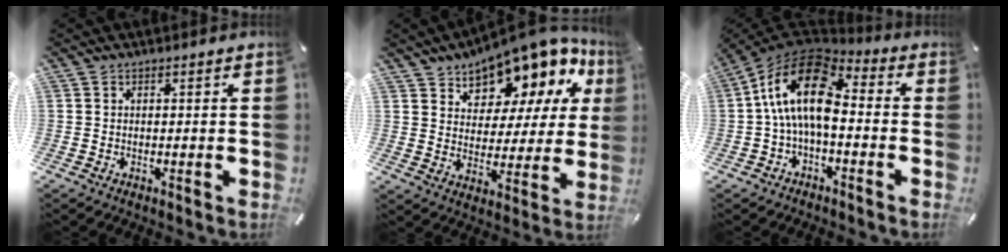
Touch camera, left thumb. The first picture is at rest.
{"total": 13.3, "force": [11.6, 5.5, 3.5], "torque": [-0.061, -0.115, 0.197]}
{"total": 17.0, "force": [0.4, 9.5, 14.1], "torque": [-0.280, 0.011, 0.004]}